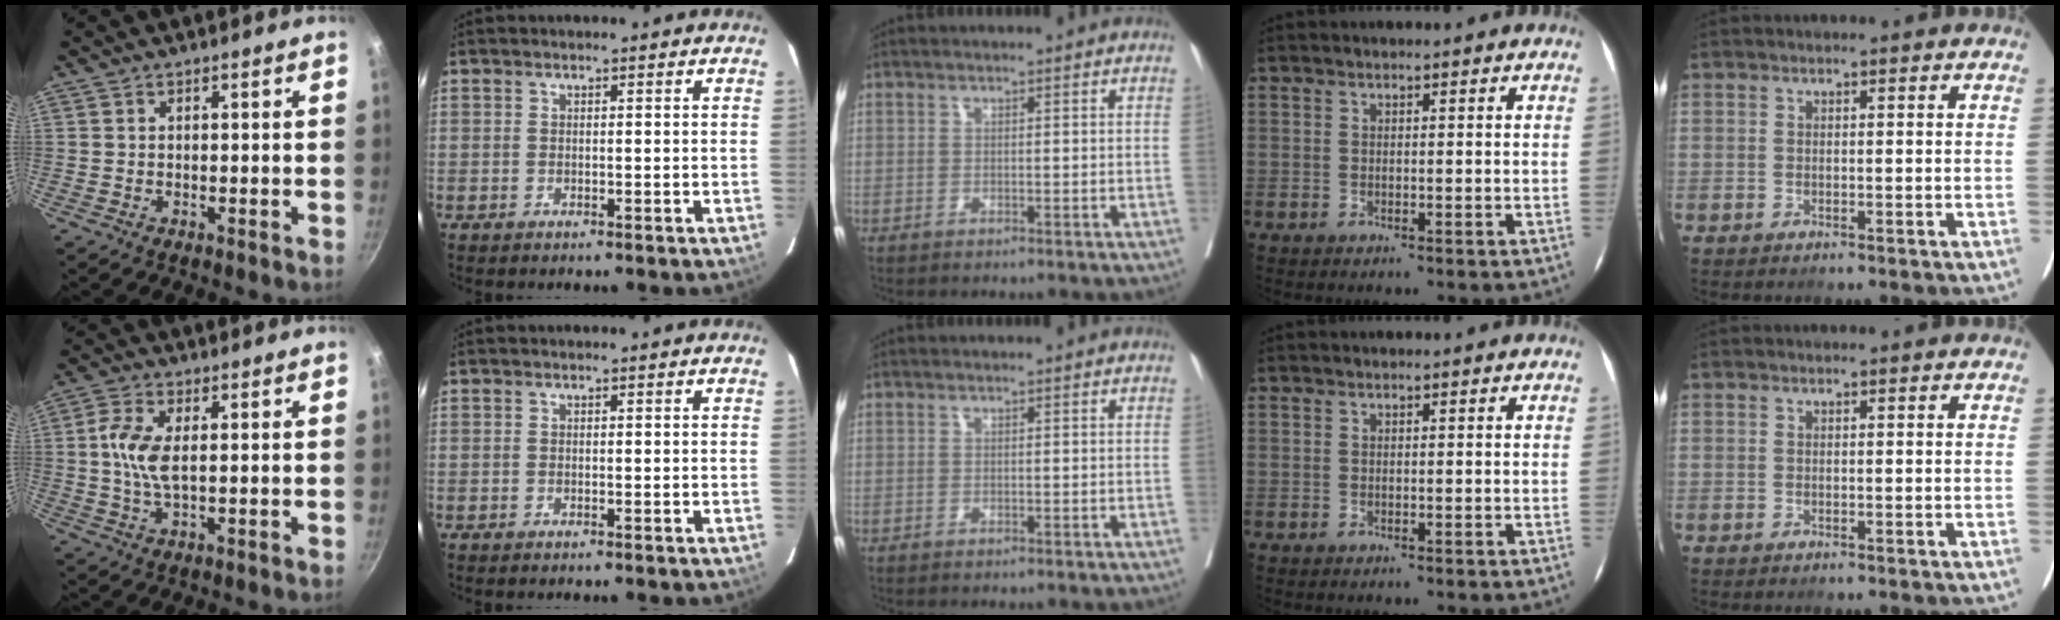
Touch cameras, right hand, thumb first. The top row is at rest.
{"thumb": {"total": 7.5, "force": [0.9, 3.4, 6.6], "torque": [-0.149, -0.002, 0.014]}}